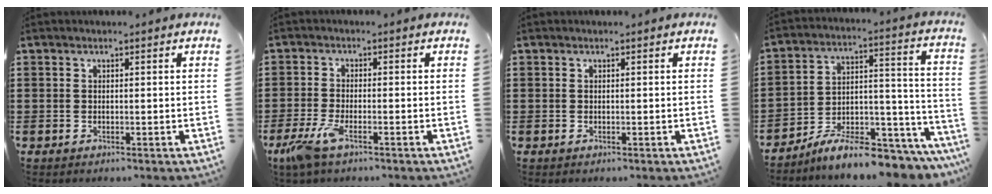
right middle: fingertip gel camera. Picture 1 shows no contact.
{"total": 4.5, "force": [-2.6, 1.1, 3.5], "torque": [-0.092, -0.011, -0.054]}
{"total": 0.0}
{"total": 8.5, "force": [-7.8, 0.6, 3.4], "torque": [-0.049, 0.012, -0.150]}